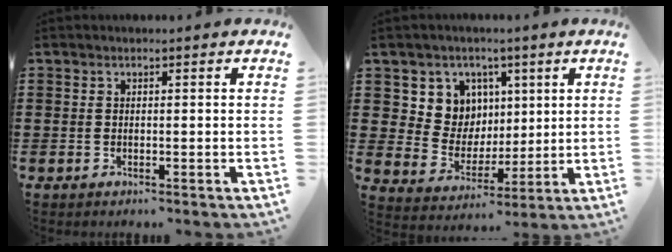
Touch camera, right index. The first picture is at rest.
{"total": 7.9, "force": [2.8, 7.3, 1.2], "torque": [-0.053, -0.017, 0.052]}